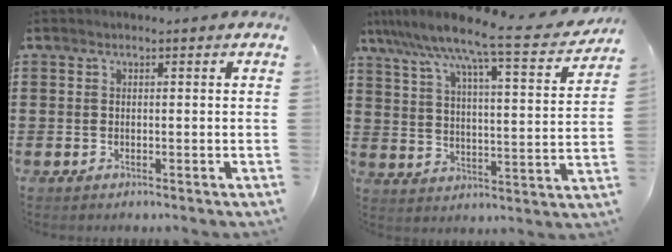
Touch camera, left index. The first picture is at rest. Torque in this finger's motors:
{"motor_torque": [0.70, 0.52, 0.98, 0.21]}